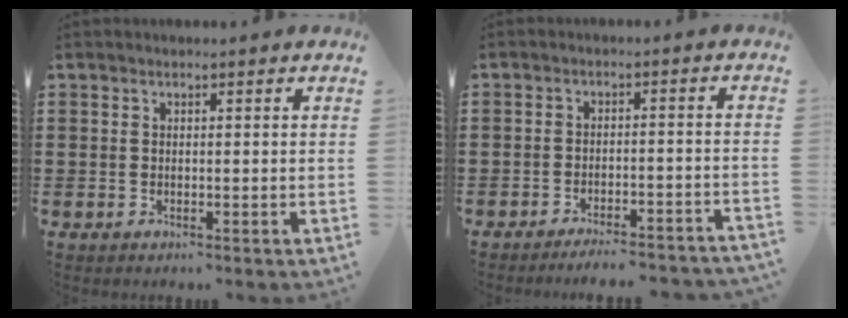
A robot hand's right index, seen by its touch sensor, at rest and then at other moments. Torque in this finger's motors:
{"motor_torque": [0.98, 0.57, 0.27, 0.04]}